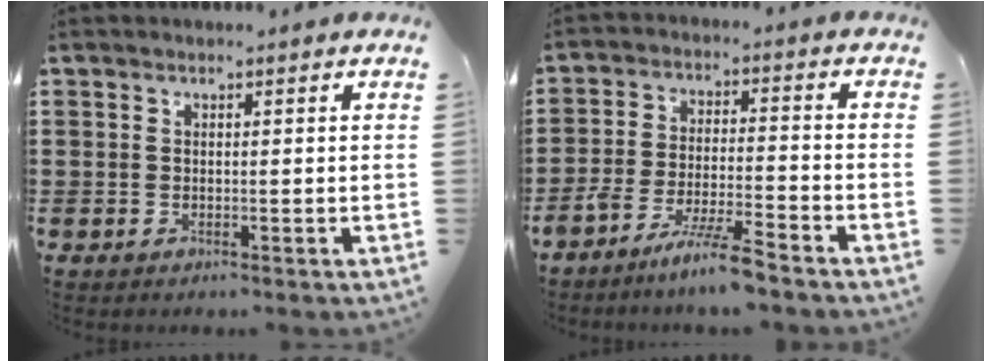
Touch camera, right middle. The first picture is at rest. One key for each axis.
{"total": 7.1, "fx": -6.2, "fy": -0.4, "fz": 3.4, "tx": -0.074, "ty": -0.016, "tz": -0.120}